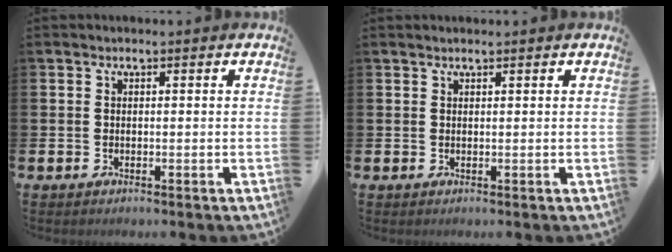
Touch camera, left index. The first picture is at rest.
{"total": 0.6, "force": [0.6, 0.0, 0.2], "torque": [-0.003, 0.000, 0.011]}